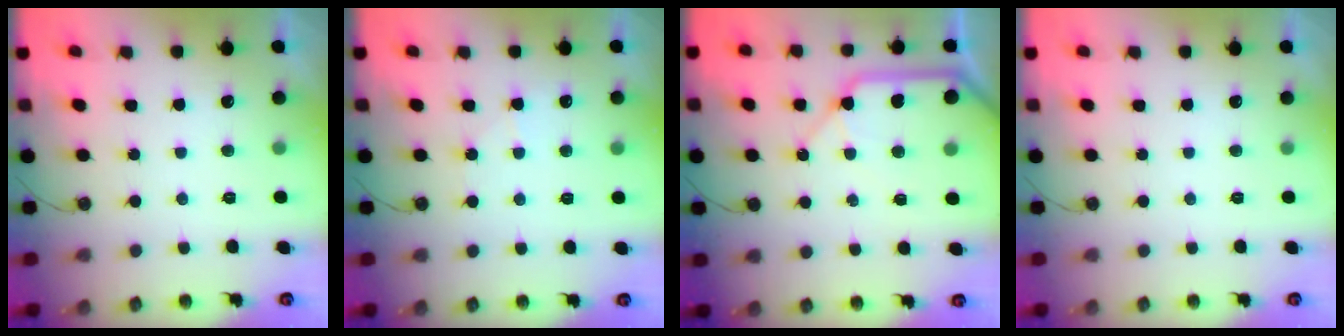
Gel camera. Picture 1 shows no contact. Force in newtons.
{"total": 4.8, "press": 4.7, "slide": 0.7}
{"total": 11.7, "press": 11.6, "slide": 1.5}
{"total": 0.0}